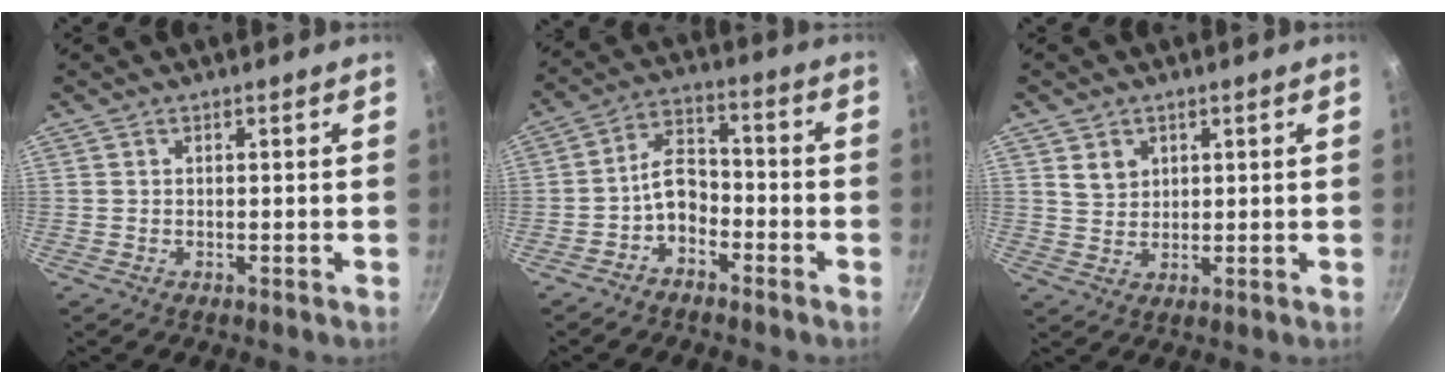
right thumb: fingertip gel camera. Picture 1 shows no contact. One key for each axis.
{"total": 7.0, "fx": -3.3, "fy": 4.4, "fz": 4.3, "tx": -0.059, "ty": 0.046, "tz": -0.067}
{"total": 3.7, "fx": 1.7, "fy": 2.9, "fz": 1.5, "tx": -0.013, "ty": -0.005, "tz": 0.038}